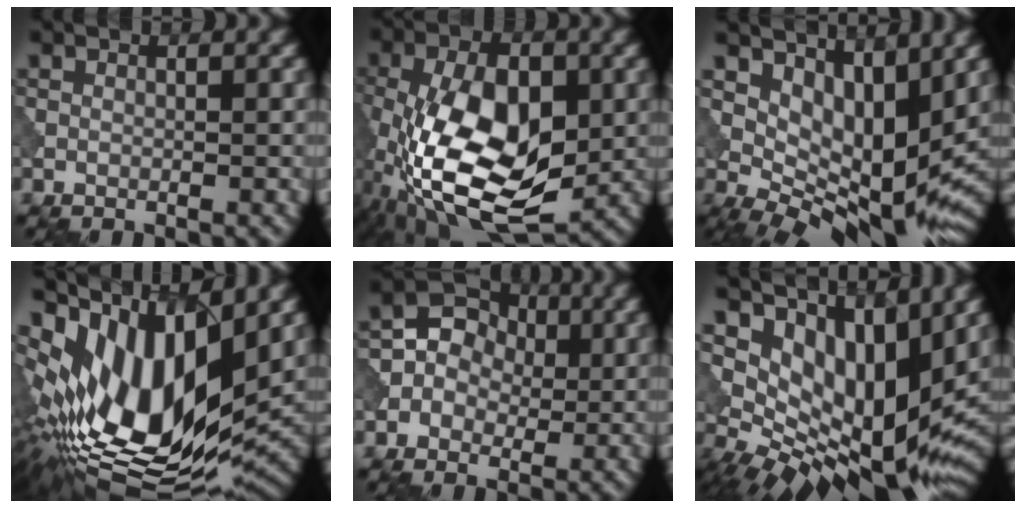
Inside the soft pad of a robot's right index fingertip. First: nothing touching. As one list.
[{"total": 12.9, "force": [-3.0, 6.6, 10.6], "torque": [-0.199, -0.004, -0.060]}, {"total": 8.8, "force": [2.5, 4.0, 7.4], "torque": [-0.118, -0.016, 0.052]}, {"total": 14.9, "force": [3.1, 7.0, 12.8], "torque": [-0.240, 0.002, 0.057]}, {"total": 5.8, "force": [0.3, 4.9, 3.0], "torque": [-0.027, 0.022, -0.018]}, {"total": 12.1, "force": [3.9, 6.0, 9.7], "torque": [-0.167, -0.015, 0.084]}]